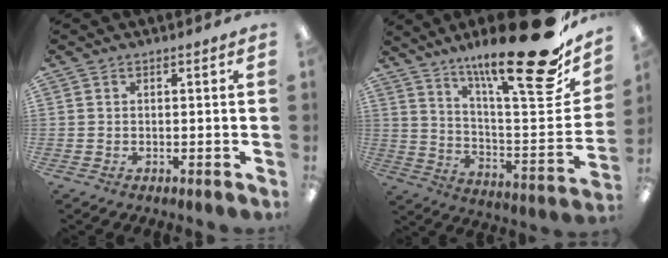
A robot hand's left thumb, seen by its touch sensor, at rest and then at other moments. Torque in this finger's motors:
{"motor_torque": [0.75, 0.16, 1.46, -1.31, 0.11]}